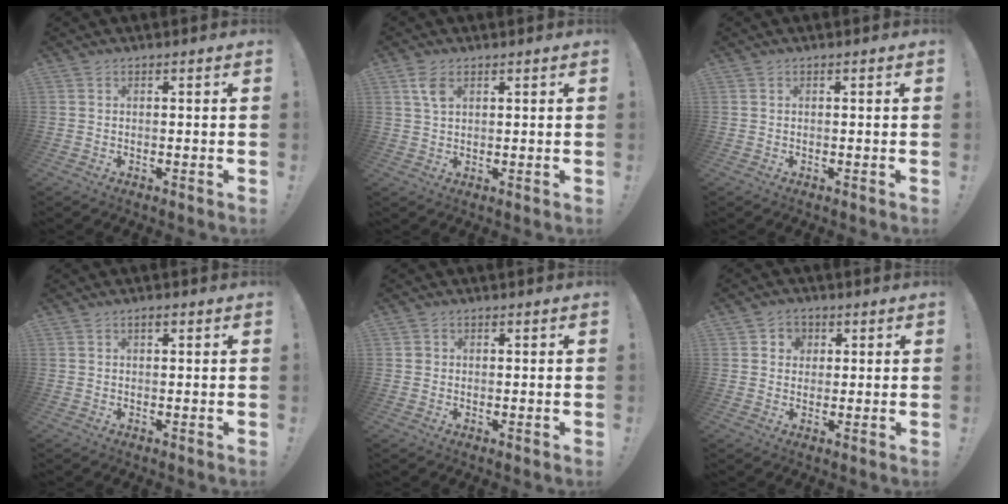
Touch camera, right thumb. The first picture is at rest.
{"total": 4.4, "force": [2.0, 2.2, 3.2], "torque": [-0.058, -0.001, 0.037]}
{"total": 0.0}
{"total": 1.4, "force": [0.8, 0.7, 1.0], "torque": [-0.013, 0.001, 0.011]}
{"total": 1.2, "force": [0.3, 1.2, 0.1], "torque": [-0.001, 0.002, 0.007]}
{"total": 4.0, "force": [1.0, 3.8, 1.0], "torque": [-0.007, -0.004, 0.017]}